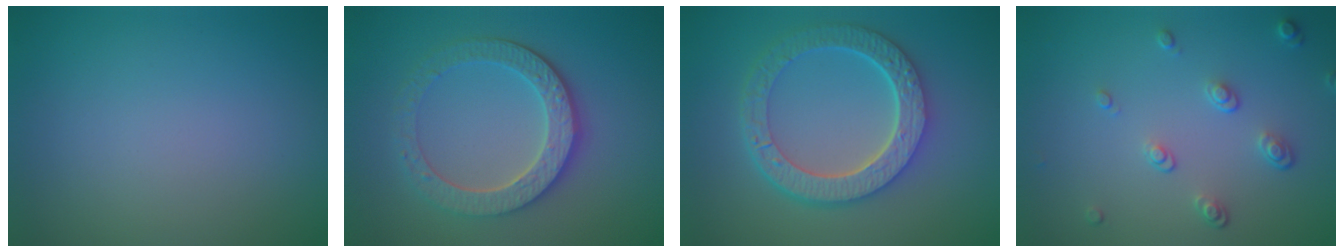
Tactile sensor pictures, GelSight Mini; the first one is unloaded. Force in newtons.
{"total": 4.6, "press": 4.1, "slide": 2.1}
{"total": 6.4, "press": 4.9, "slide": 4.1}
{"total": 2.2, "press": 1.4, "slide": 1.7}